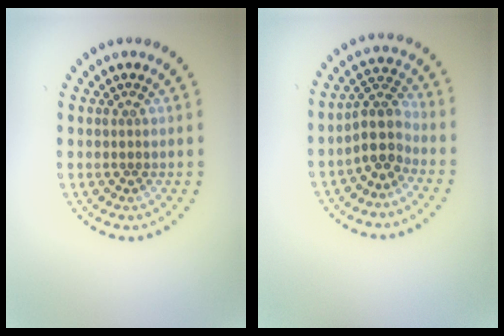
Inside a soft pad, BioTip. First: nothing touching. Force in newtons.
{"total": 3.3, "press": 2.7, "slide": 1.9}